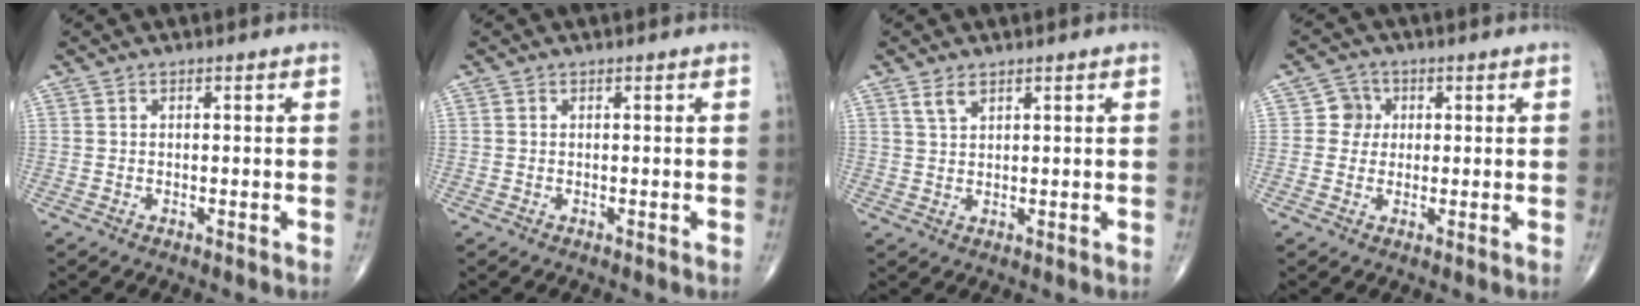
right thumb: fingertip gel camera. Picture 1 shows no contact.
{"total": 0.0}
{"total": 2.6, "force": [1.8, 1.2, 1.5], "torque": [-0.029, -0.005, 0.040]}
{"total": 3.8, "force": [0.6, 3.6, 0.8], "torque": [0.014, 0.006, 0.000]}